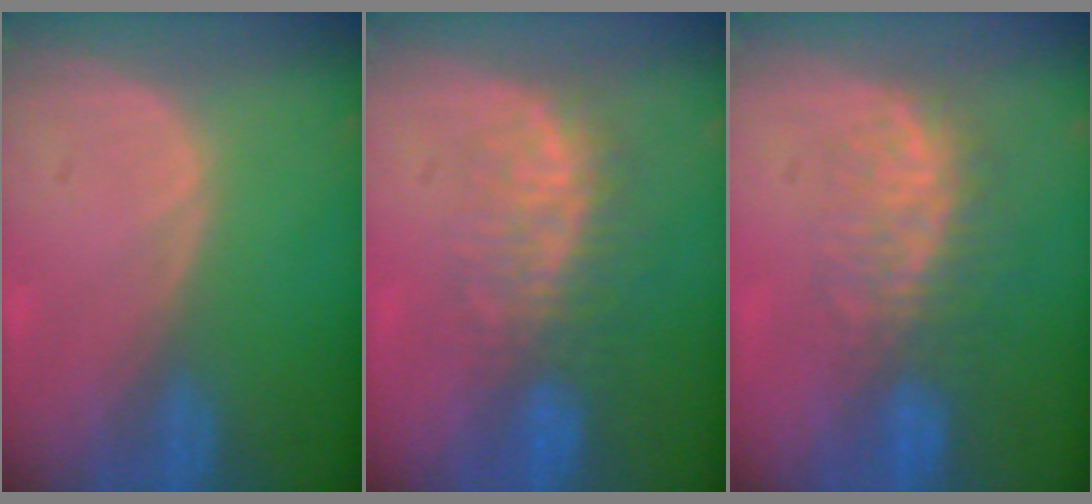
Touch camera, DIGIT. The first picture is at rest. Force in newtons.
{"total": 7.6, "press": 7.1, "slide": 2.8}
{"total": 7.7, "press": 7.1, "slide": 3.1}